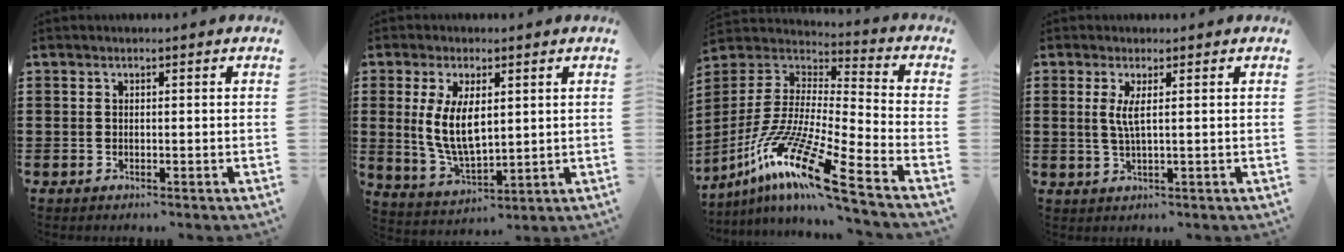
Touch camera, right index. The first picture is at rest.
{"total": 8.1, "force": [1.1, 3.9, 6.9], "torque": [-0.148, -0.002, 0.015]}
{"total": 14.5, "force": [-10.1, 0.9, 10.3], "torque": [-0.222, -0.002, -0.198]}
{"total": 3.0, "force": [0.7, 0.2, 2.9], "torque": [-0.059, -0.002, 0.010]}